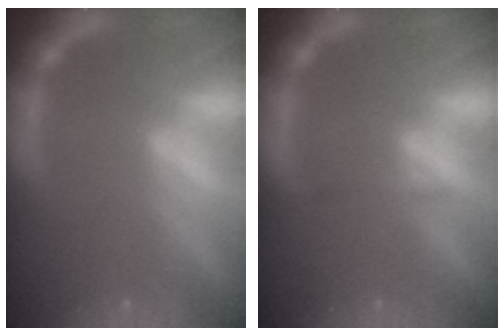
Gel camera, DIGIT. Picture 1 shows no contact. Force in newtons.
{"total": 0.9}